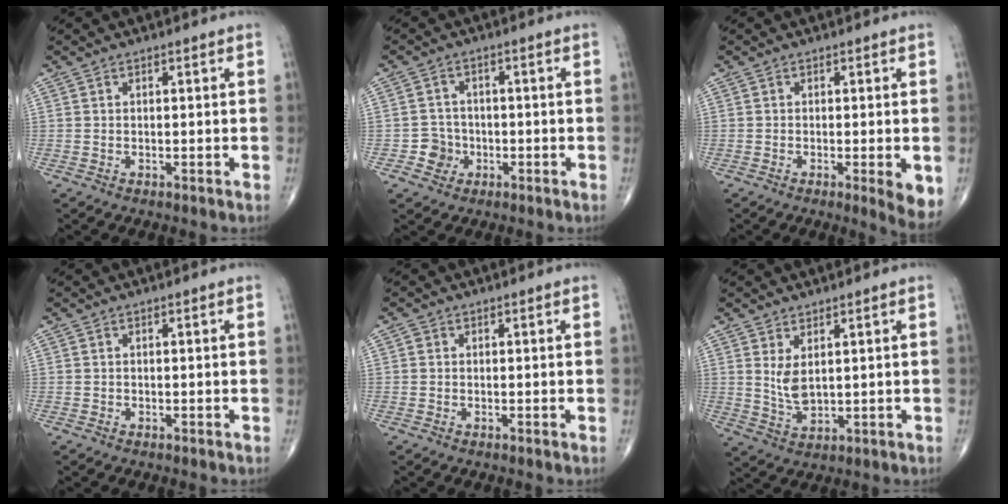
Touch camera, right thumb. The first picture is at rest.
{"total": 3.9, "force": [-1.4, 3.6, 0.5], "torque": [0.018, 0.013, -0.027]}
{"total": 5.7, "force": [-1.5, 1.1, 5.3], "torque": [-0.072, -0.014, -0.022]}
{"total": 0.0}
{"total": 0.7, "force": [-0.1, 0.6, 0.2], "torque": [0.002, 0.003, -0.004]}
{"total": 4.6, "force": [1.5, 2.1, 3.8], "torque": [-0.070, -0.018, 0.040]}